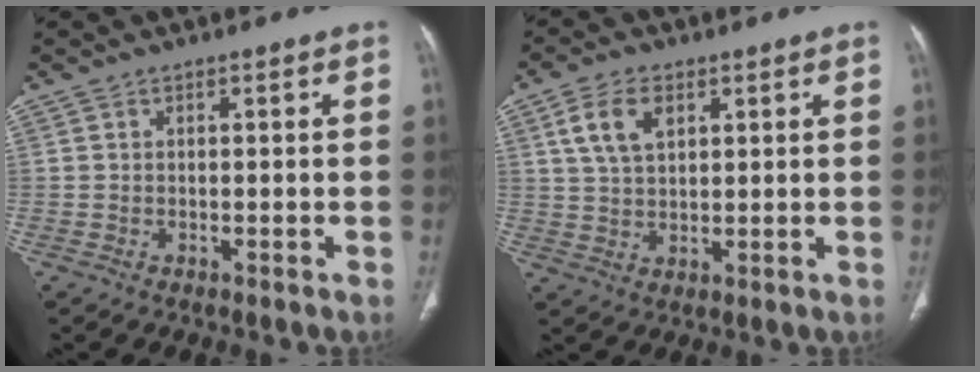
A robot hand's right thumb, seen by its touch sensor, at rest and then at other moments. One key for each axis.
{"total": 7.2, "fx": 3.0, "fy": 4.2, "fz": 4.9, "tx": -0.089, "ty": -0.007, "tz": 0.060}